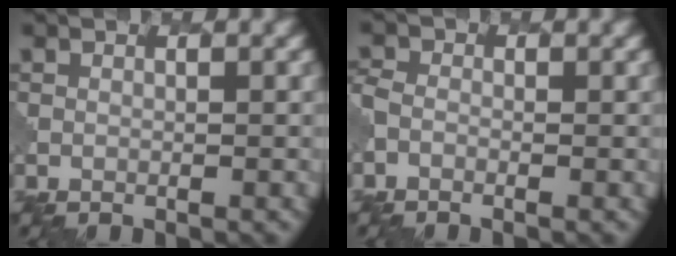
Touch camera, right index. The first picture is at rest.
{"total": 1.2, "force": [-0.8, 0.8, 0.4], "torque": [-0.010, -0.004, -0.025]}